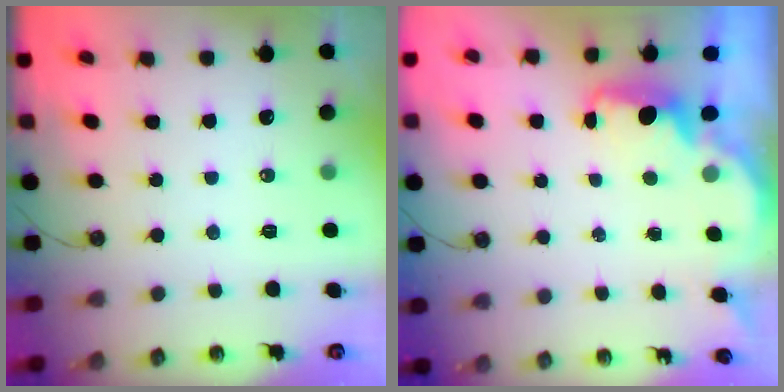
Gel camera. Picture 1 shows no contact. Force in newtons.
{"total": 1.8, "press": 1.6, "slide": 0.7}